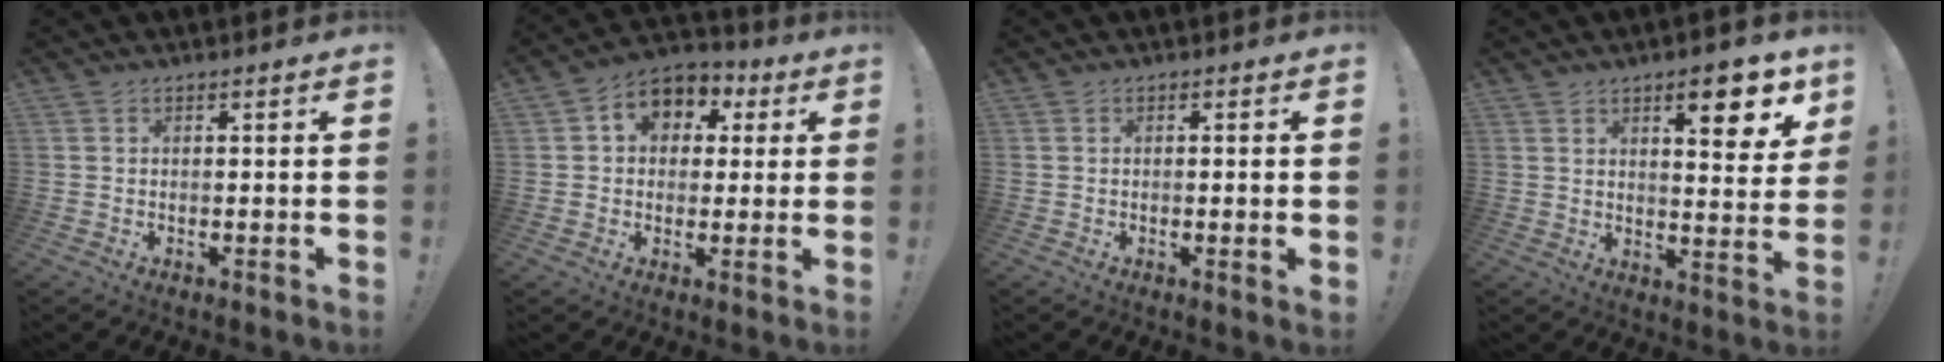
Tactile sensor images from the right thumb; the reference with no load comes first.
{"total": 8.1, "force": [2.1, 6.8, 3.8], "torque": [-0.057, -0.002, 0.044]}
{"total": 1.6, "force": [0.2, -0.3, 1.5], "torque": [-0.028, 0.000, 0.003]}
{"total": 11.1, "force": [6.2, 3.0, 8.7], "torque": [-0.102, -0.028, 0.093]}